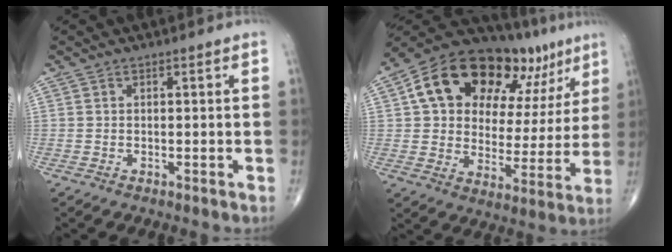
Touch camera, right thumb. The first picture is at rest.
{"total": 24.5, "force": [10.9, 14.2, 16.7], "torque": [-0.206, 0.015, 0.171]}